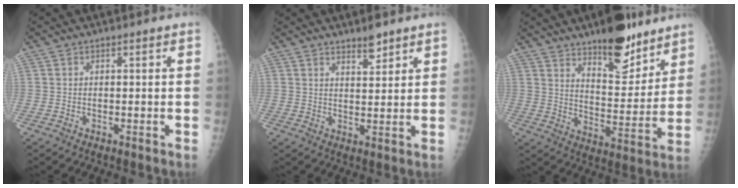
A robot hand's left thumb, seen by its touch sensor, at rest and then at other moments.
{"total": 3.9, "force": [3.1, 1.1, 2.1], "torque": [-0.025, -0.025, 0.050]}
{"total": 15.0, "force": [11.1, 5.4, 8.5], "torque": [-0.084, -0.082, 0.176]}